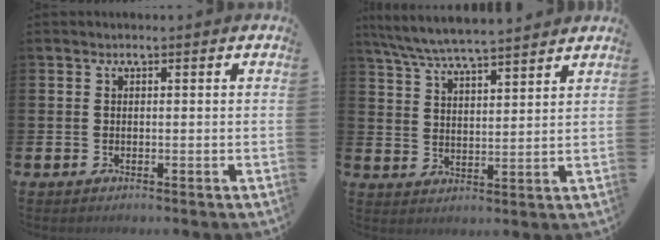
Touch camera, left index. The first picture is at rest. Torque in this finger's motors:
{"motor_torque": [0.75, -1.39, 0.89, 0.21]}